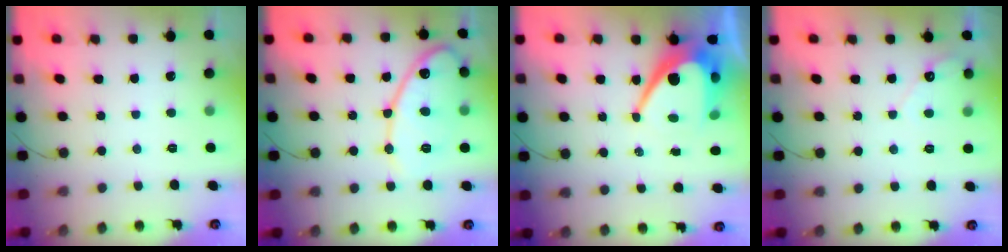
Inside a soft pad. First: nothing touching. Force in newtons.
{"total": 14.4, "press": 14.4, "slide": 1.0}
{"total": 12.9, "press": 12.8, "slide": 1.0}
{"total": 3.5, "press": 3.5, "slide": 0.2}